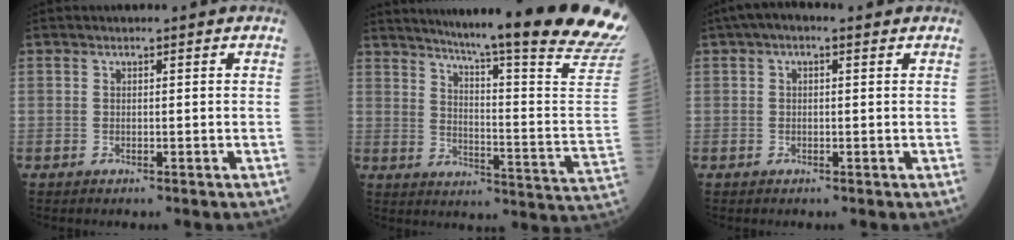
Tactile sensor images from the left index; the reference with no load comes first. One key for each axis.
{"total": 28.7, "fx": 24.3, "fy": -1.1, "fz": 15.3, "tx": -0.206, "ty": -0.107, "tz": 0.304}
{"total": 3.1, "fx": 1.6, "fy": 1.2, "fz": 2.4, "tx": -0.046, "ty": 0.024, "tz": 0.023}